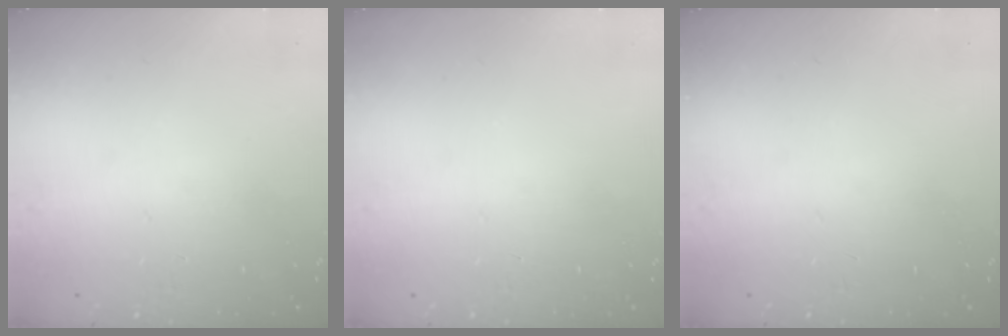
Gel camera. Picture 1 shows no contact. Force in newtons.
{"total": 0.0}
{"total": 0.0}